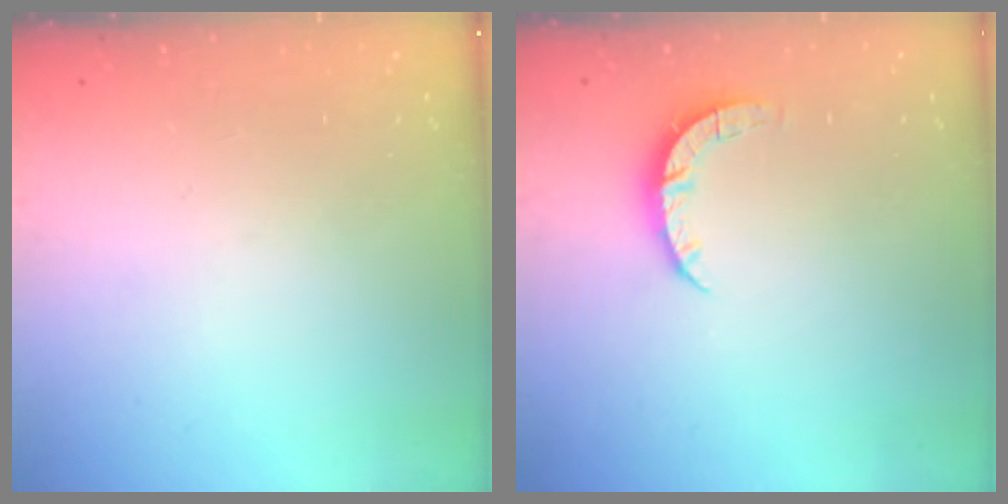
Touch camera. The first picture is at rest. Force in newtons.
{"total": 4.4, "press": 4.4, "slide": 0.3}